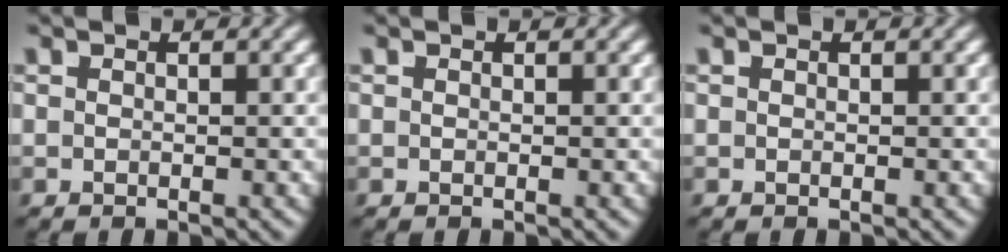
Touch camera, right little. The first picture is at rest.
{"total": 0.0}
{"total": 0.0}